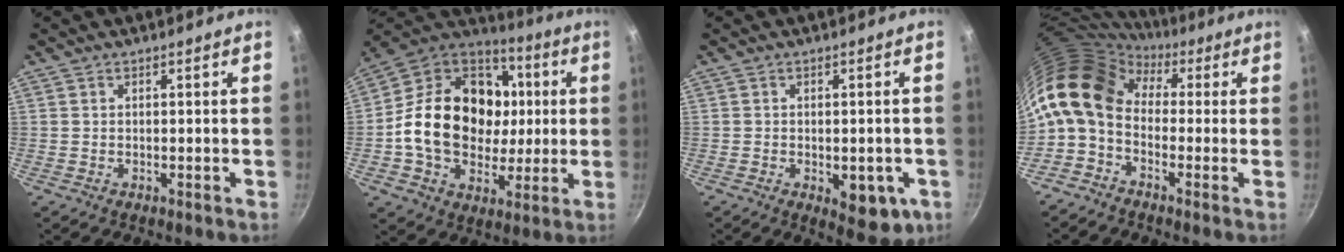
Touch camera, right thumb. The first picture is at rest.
{"total": 25.5, "force": [1.0, 19.8, 16.1], "torque": [-0.255, 0.030, 0.019]}
{"total": 8.7, "force": [-2.6, 4.5, 7.1], "torque": [-0.060, 0.001, -0.025]}
{"total": 13.1, "force": [1.6, 8.9, 9.4], "torque": [-0.168, 0.023, 0.002]}